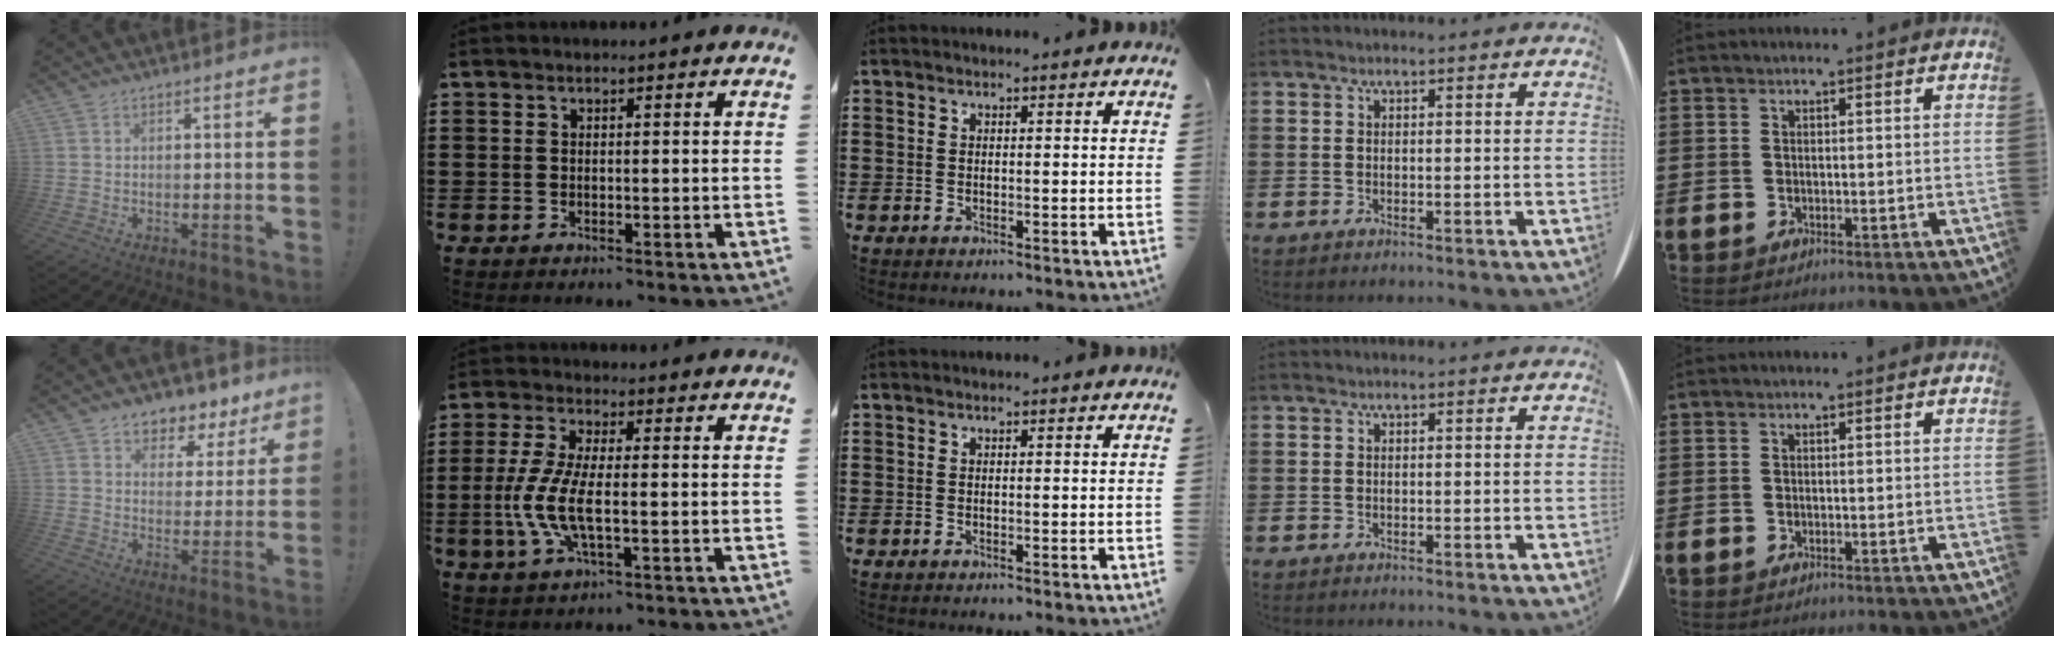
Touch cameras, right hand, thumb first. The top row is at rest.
{"thumb": {"total": 6.7, "force": [4.7, 4.6, 1.3], "torque": [-0.008, -0.043, 0.089]}, "index": {"total": 7.9, "force": [-1.8, 2.7, 7.2], "torque": [-0.172, -0.015, -0.040]}}